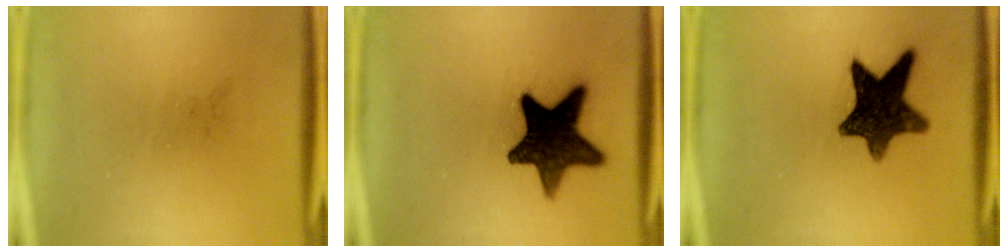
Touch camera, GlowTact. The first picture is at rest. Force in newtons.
{"total": 15.6}
{"total": 12.2}